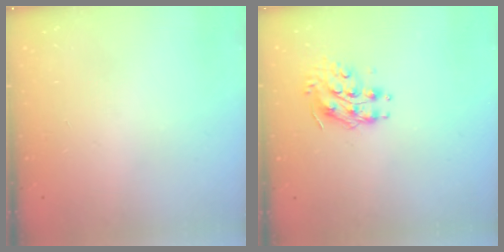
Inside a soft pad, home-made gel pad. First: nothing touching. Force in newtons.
{"total": 9.0, "press": 9.0, "slide": 0.4}